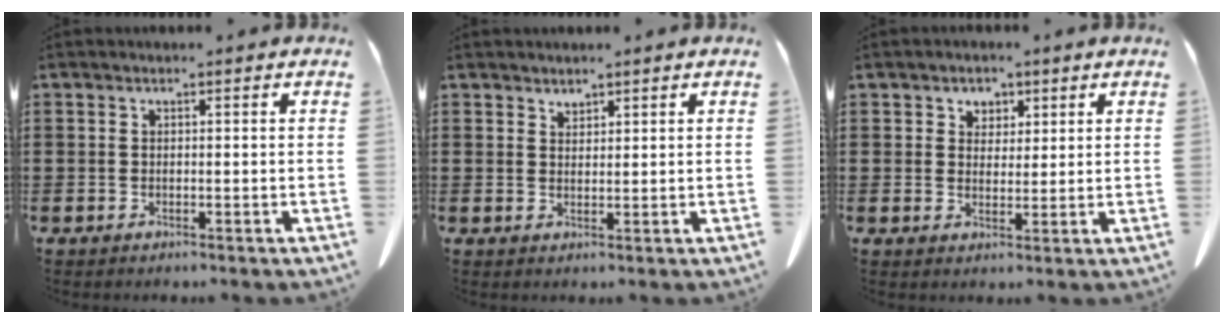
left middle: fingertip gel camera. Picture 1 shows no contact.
{"total": 1.5, "force": [1.5, 0.4, 0.0], "torque": [-0.004, 0.000, 0.029]}
{"total": 2.8, "force": [1.8, 2.1, 0.2], "torque": [-0.007, 0.007, 0.031]}